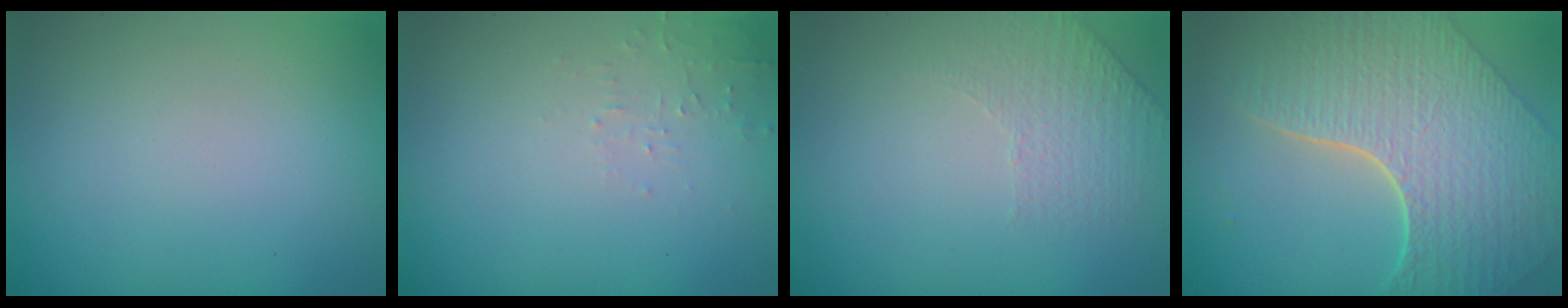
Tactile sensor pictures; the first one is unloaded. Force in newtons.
{"total": 1.2, "press": 1.2, "slide": 0.3}
{"total": 1.5, "press": 1.0, "slide": 1.1}
{"total": 8.0, "press": 5.8, "slide": 5.5}